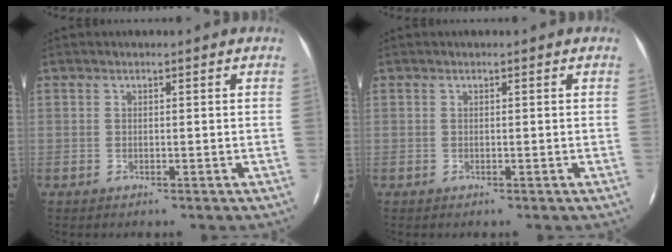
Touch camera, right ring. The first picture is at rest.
{"total": 0.0}